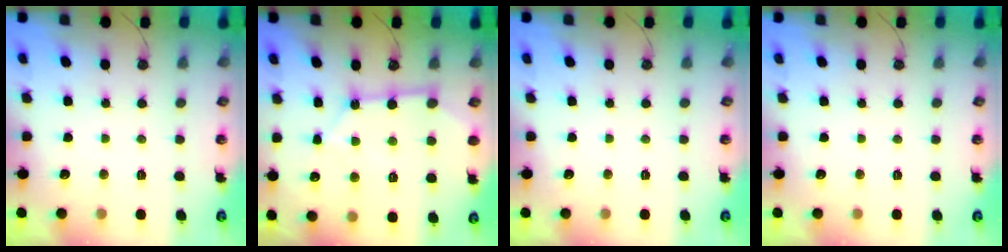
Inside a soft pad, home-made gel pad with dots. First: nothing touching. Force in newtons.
{"total": 12.1, "press": 12.0, "slide": 1.5}
{"total": 0.0}
{"total": 0.0}